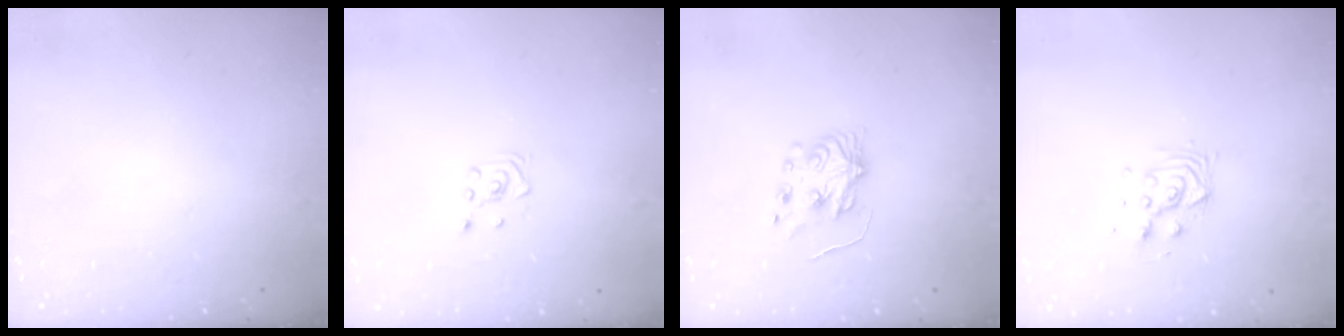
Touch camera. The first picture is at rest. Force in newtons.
{"total": 2.8, "press": 2.6, "slide": 1.0}
{"total": 6.4, "press": 6.4, "slide": 0.5}
{"total": 5.9, "press": 5.9, "slide": 0.4}